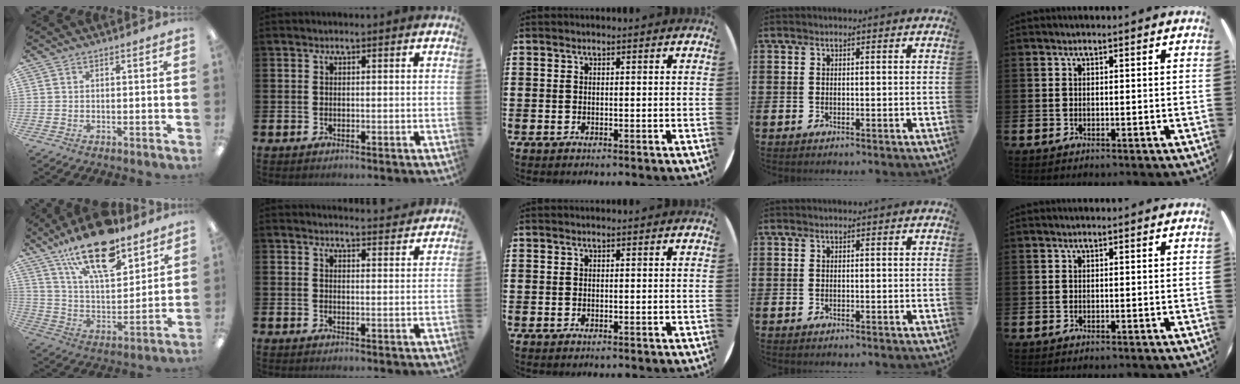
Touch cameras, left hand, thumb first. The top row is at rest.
{"thumb": {"total": 20.7, "force": [14.1, 8.0, 12.8], "torque": [-0.217, -0.070, 0.242]}, "index": {"total": 3.1, "force": [3.1, 0.1, -0.1], "torque": [0.005, -0.024, 0.054]}}